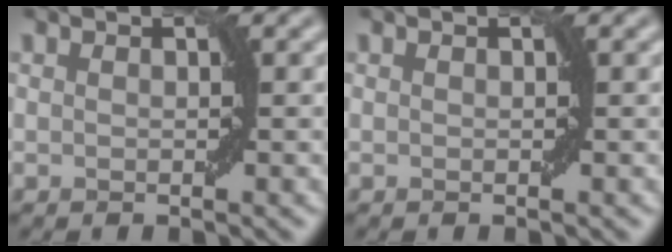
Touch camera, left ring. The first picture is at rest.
{"total": 0.0}